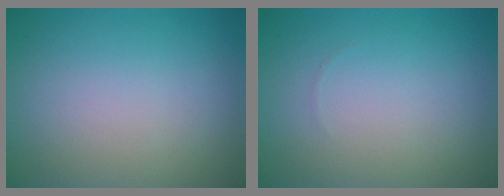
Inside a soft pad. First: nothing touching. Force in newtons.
{"total": 0.0}